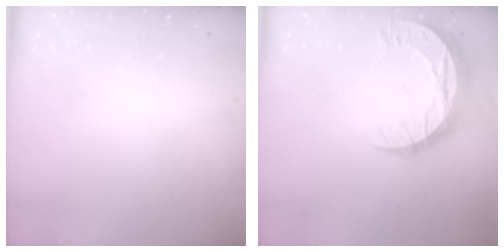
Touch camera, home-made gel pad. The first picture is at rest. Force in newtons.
{"total": 12.7, "press": 12.7, "slide": 0.9}